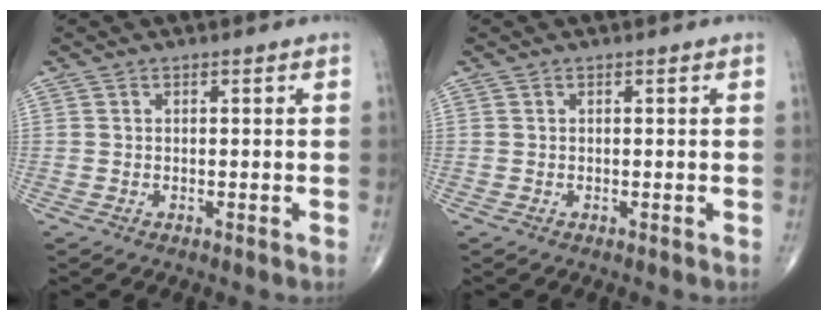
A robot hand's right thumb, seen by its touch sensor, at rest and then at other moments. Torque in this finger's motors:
{"motor_torque": [0.00, 0.00, -0.01, 0.00, 0.00]}